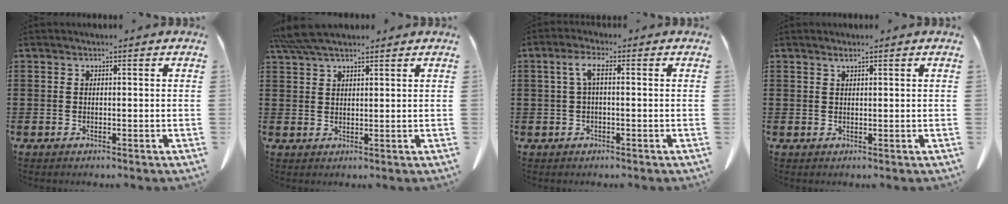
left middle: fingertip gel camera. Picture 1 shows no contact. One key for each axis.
{"total": 5.2, "fx": 4.3, "fy": 1.0, "fz": 2.8, "tx": -0.065, "ty": -0.005, "tz": 0.082}
{"total": 3.6, "fx": 0.4, "fy": 1.0, "fz": 3.4, "tx": -0.076, "ty": 0.008, "tz": 0.002}
{"total": 1.0, "fx": 0.7, "fy": 0.1, "fz": 0.6, "tx": -0.014, "ty": 0.000, "tz": 0.013}